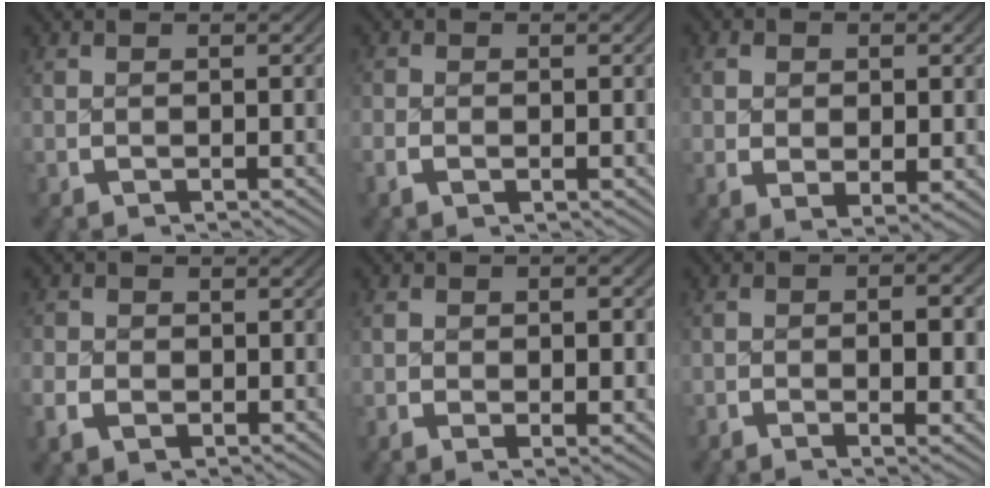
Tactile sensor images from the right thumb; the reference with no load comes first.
{"total": 1.1, "force": [-0.4, 0.7, 0.8], "torque": [-0.017, 0.002, -0.011]}
{"total": 2.8, "force": [0.4, 1.6, 2.3], "torque": [-0.045, -0.011, 0.016]}
{"total": 2.7, "force": [-0.5, 2.3, 1.3], "torque": [-0.024, 0.002, -0.009]}
{"total": 2.5, "force": [-0.2, 1.5, 2.0], "torque": [-0.035, -0.011, -0.001]}
{"total": 3.2, "force": [-0.7, 1.2, 2.9], "torque": [-0.044, -0.007, -0.014]}